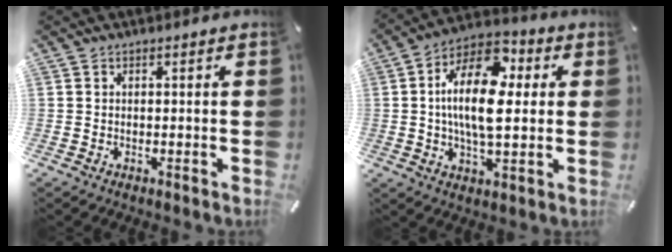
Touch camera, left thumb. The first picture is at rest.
{"total": 16.9, "force": [2.8, 9.0, 14.1], "torque": [-0.265, -0.007, 0.041]}